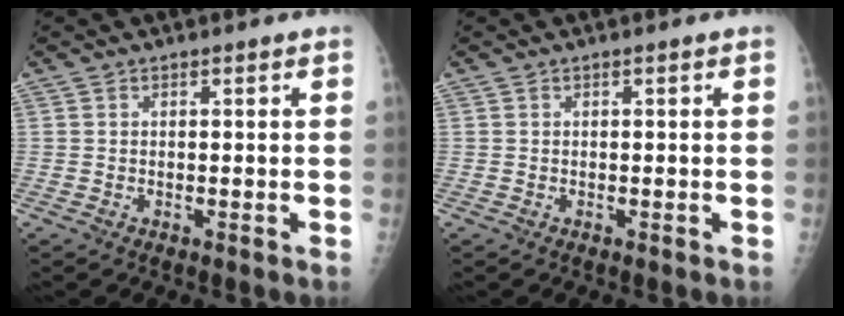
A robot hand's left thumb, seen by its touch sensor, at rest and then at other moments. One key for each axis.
{"total": 0.0}